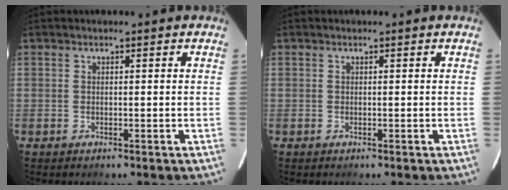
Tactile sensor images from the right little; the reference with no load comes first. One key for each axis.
{"total": 0.0}